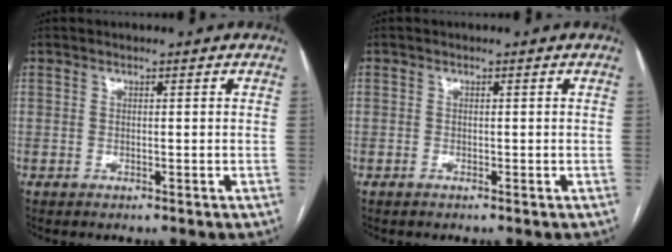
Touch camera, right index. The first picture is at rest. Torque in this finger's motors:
{"motor_torque": [-1.89, 0.03, -0.52, -0.19]}